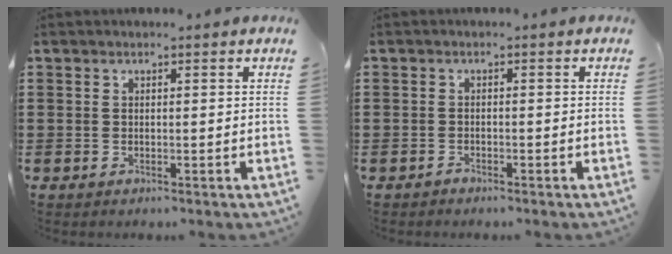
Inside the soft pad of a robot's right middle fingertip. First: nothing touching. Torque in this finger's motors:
{"motor_torque": [0.73, -0.27, -0.07, 0.01]}